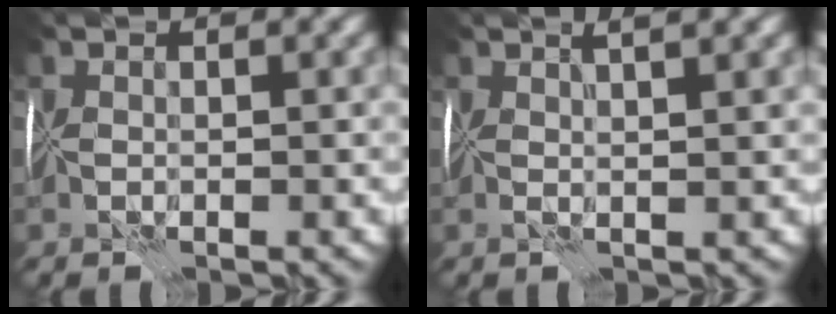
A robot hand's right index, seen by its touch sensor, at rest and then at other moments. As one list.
[{"total": 1.9, "force": [1.0, -0.7, 1.4], "torque": [-0.015, -0.002, 0.017]}]